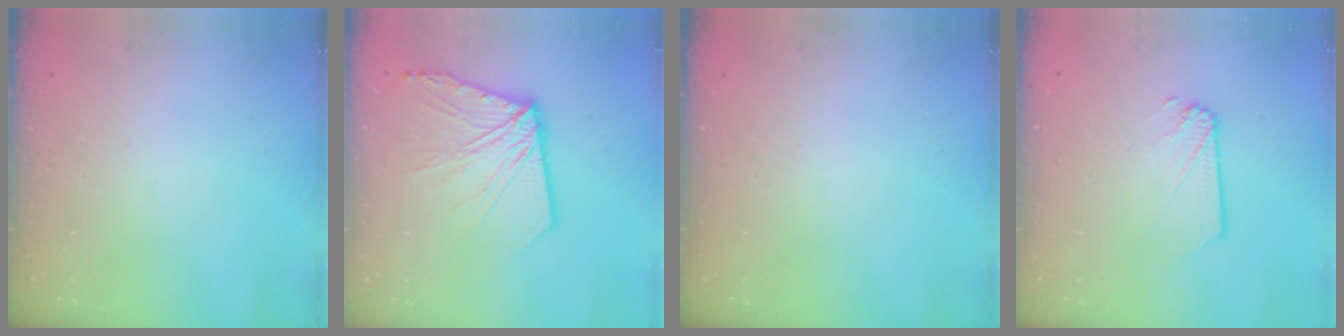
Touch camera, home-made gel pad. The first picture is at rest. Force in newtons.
{"total": 13.5, "press": 13.4, "slide": 1.6}
{"total": 0.0}
{"total": 2.2, "press": 2.2, "slide": 0.0}